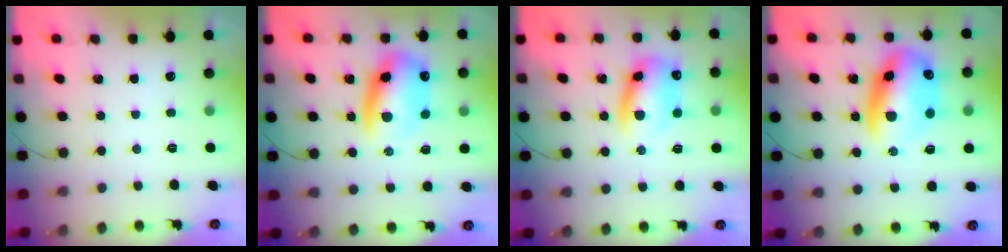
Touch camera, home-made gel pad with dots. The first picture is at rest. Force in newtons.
{"total": 13.3, "press": 12.8, "slide": 3.7}
{"total": 11.2, "press": 11.0, "slide": 1.9}
{"total": 16.4, "press": 16.1, "slide": 3.5}